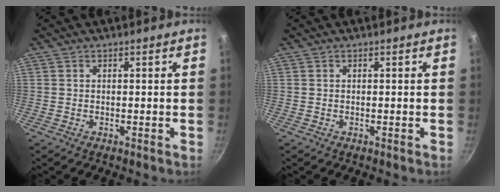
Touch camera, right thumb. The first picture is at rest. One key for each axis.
{"total": 0.0}